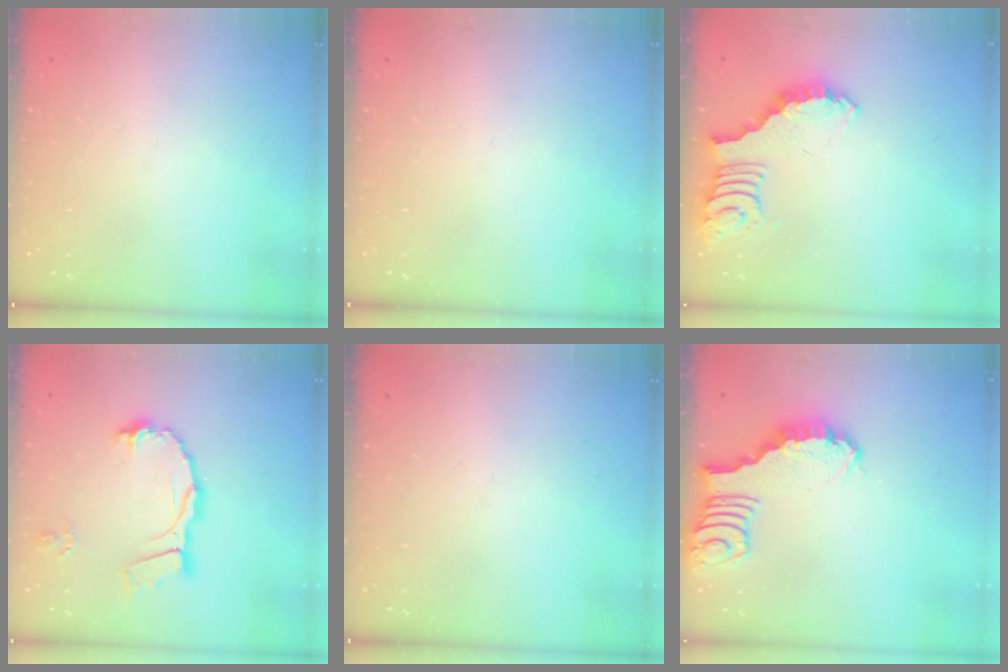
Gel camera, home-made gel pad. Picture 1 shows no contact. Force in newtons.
{"total": 1.5, "press": 1.5, "slide": 0.1}
{"total": 2.6, "press": 2.5, "slide": 0.6}
{"total": 11.1, "press": 10.9, "slide": 1.8}
{"total": 0.0}
{"total": 2.4, "press": 2.4, "slide": 0.2}